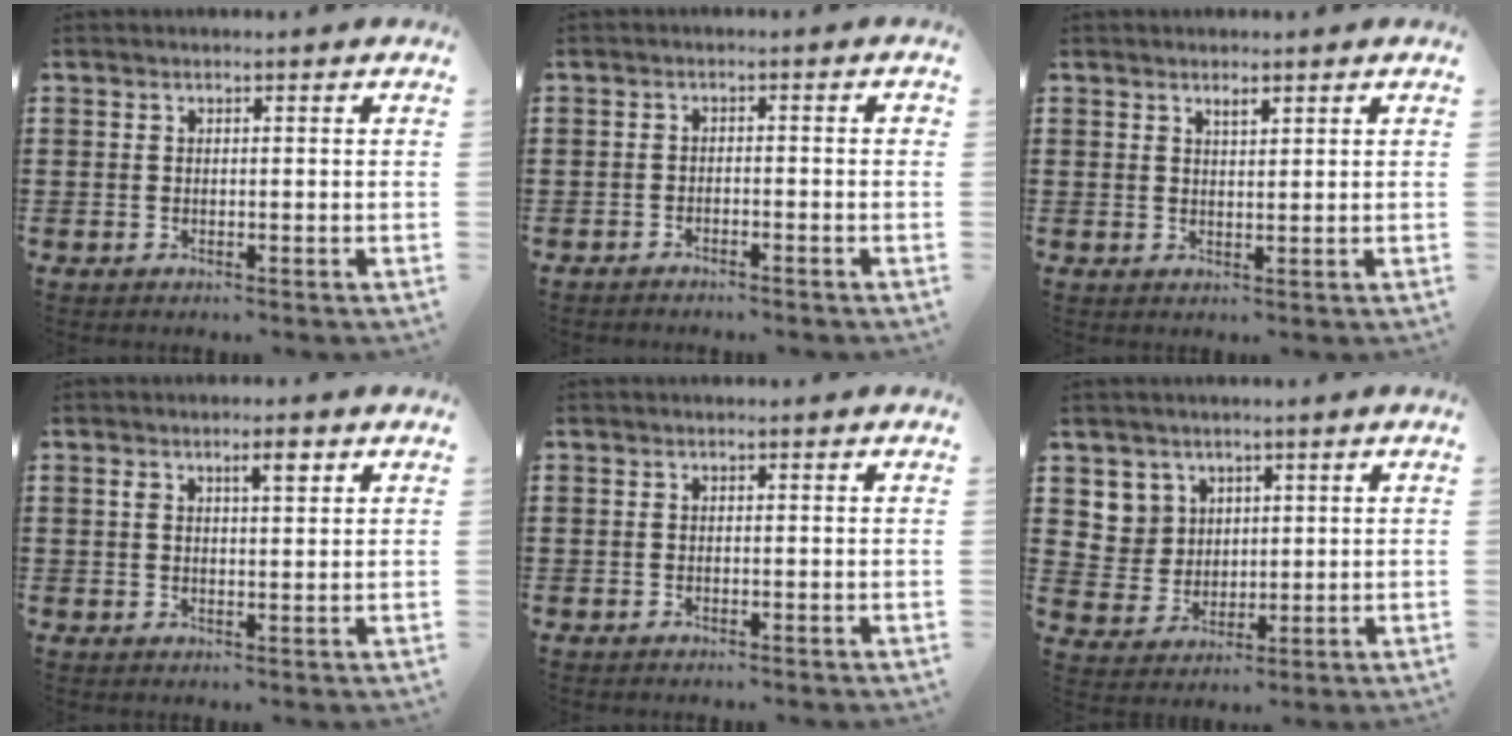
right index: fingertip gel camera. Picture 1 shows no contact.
{"total": 1.7, "force": [-1.7, 0.0, 0.1], "torque": [-0.005, 0.002, -0.036]}
{"total": 1.4, "force": [1.0, 0.4, 0.8], "torque": [-0.018, 0.001, 0.018]}
{"total": 3.2, "force": [1.5, 0.9, 2.7], "torque": [-0.042, -0.001, 0.021]}
{"total": 0.0}
{"total": 5.5, "force": [2.5, 4.8, 0.3], "torque": [-0.036, 0.009, 0.050]}